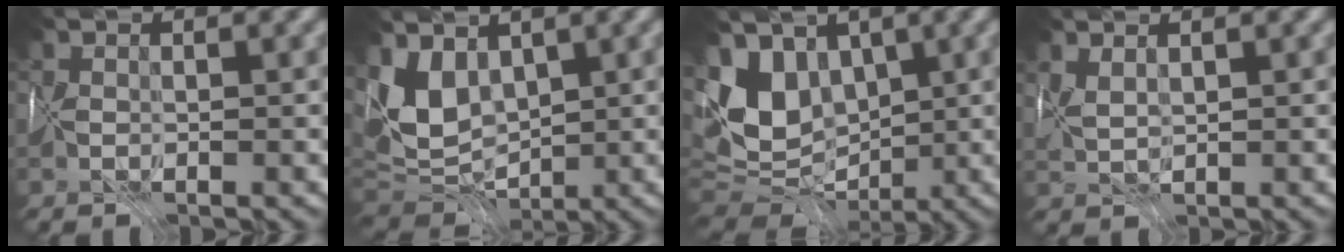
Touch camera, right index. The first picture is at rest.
{"total": 5.0, "force": [2.3, 3.3, 3.0], "torque": [-0.074, -0.003, 0.042]}
{"total": 7.0, "force": [1.8, 5.1, 4.5], "torque": [-0.103, -0.002, 0.025]}
{"total": 1.4, "force": [1.3, -0.5, -0.1], "torque": [-0.010, 0.008, 0.030]}